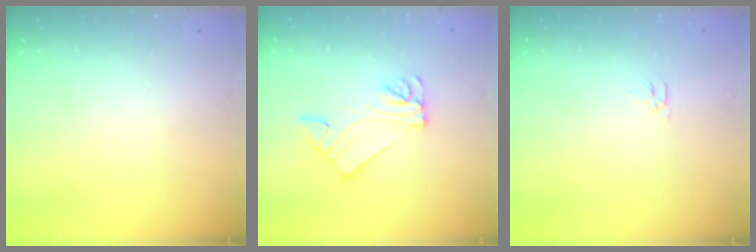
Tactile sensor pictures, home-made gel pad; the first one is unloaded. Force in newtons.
{"total": 9.7, "press": 9.7, "slide": 0.9}
{"total": 2.8, "press": 2.7, "slide": 0.4}